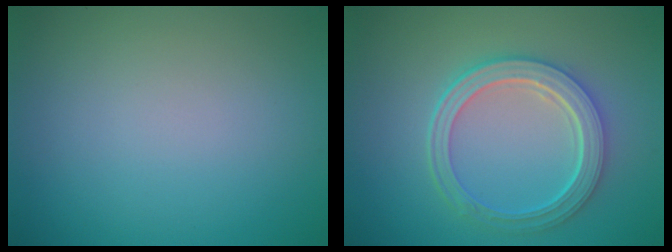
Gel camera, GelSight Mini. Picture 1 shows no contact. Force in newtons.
{"total": 5.5, "press": 4.2, "slide": 3.5}